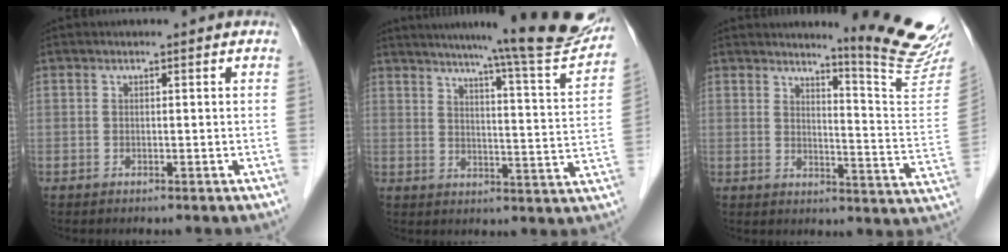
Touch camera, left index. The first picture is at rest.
{"total": 20.0, "force": [17.8, -0.7, 9.2], "torque": [-0.130, -0.061, 0.219]}
{"total": 13.8, "force": [12.5, -1.7, 5.8], "torque": [-0.074, -0.107, 0.145]}